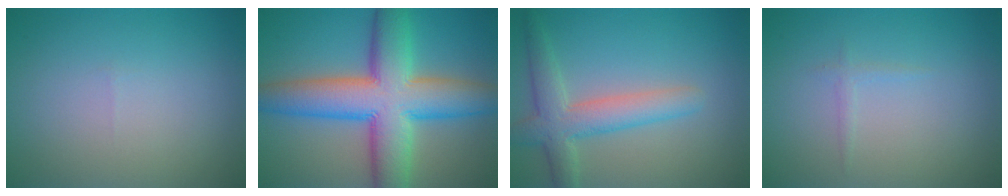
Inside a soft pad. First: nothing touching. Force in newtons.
{"total": 11.8, "press": 11.8, "slide": 0.3}
{"total": 4.6, "press": 4.5, "slide": 0.4}
{"total": 0.7, "press": 0.7, "slide": 0.1}